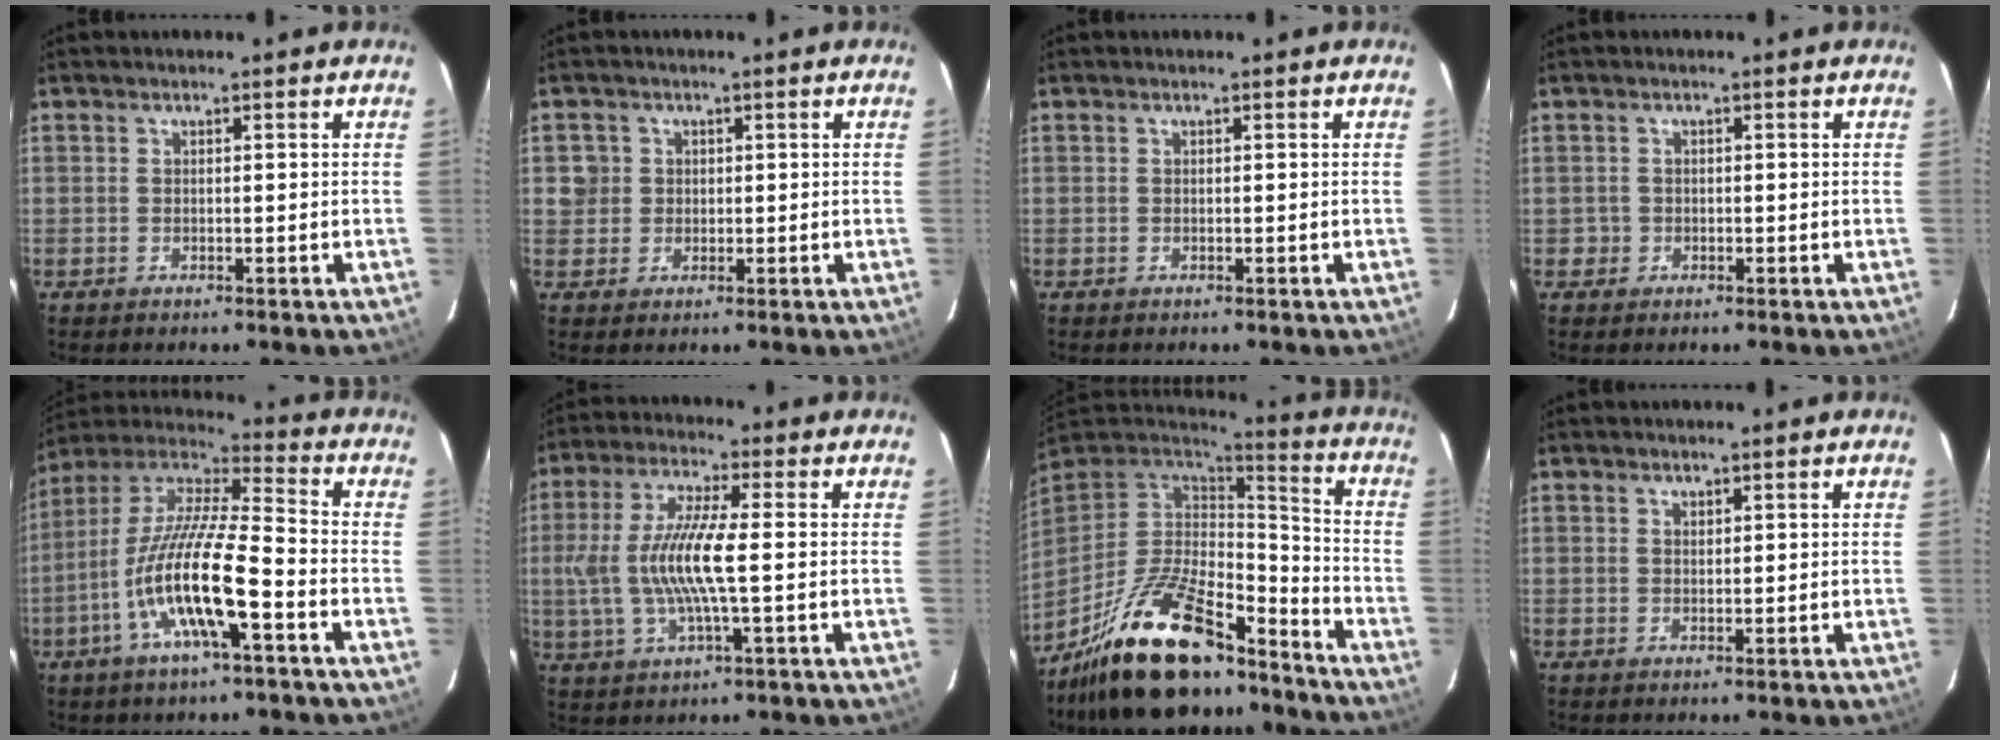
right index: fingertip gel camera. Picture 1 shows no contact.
{"total": 3.1, "force": [0.3, 3.1, 0.2], "torque": [0.010, 0.017, 0.006]}
{"total": 0.0}
{"total": 1.6, "force": [-0.4, 1.6, -0.2], "torque": [0.006, 0.009, -0.003]}
{"total": 16.9, "force": [-6.8, 2.8, 15.3], "torque": [-0.292, -0.017, -0.137]}
{"total": 12.2, "force": [-0.6, 2.1, 12.1], "torque": [-0.241, -0.001, -0.009]}
{"total": 24.4, "force": [-17.4, 8.8, 14.6], "torque": [-0.282, -0.015, -0.283]}
{"total": 0.7, "force": [0.6, 0.3, 0.1], "torque": [-0.002, 0.000, 0.012]}